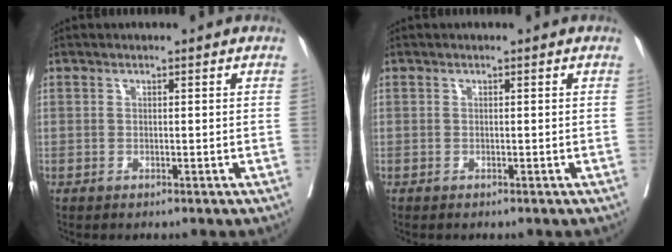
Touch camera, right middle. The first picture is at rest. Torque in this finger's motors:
{"motor_torque": [0.42, -0.39, 0.03, 0.03]}